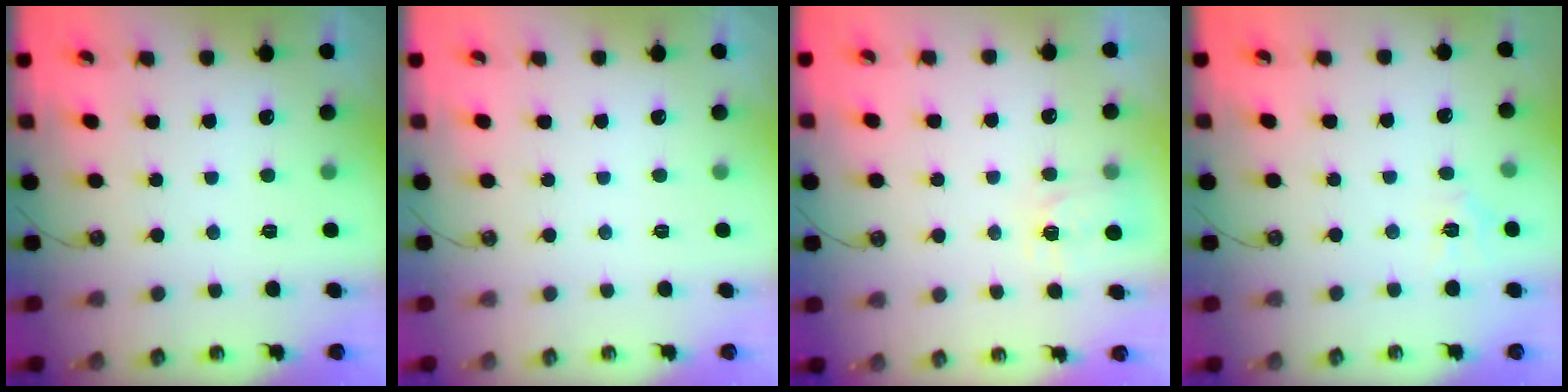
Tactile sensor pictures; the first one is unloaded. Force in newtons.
{"total": 0.0}
{"total": 5.7, "press": 5.7, "slide": 0.6}
{"total": 3.9, "press": 3.9, "slide": 0.4}